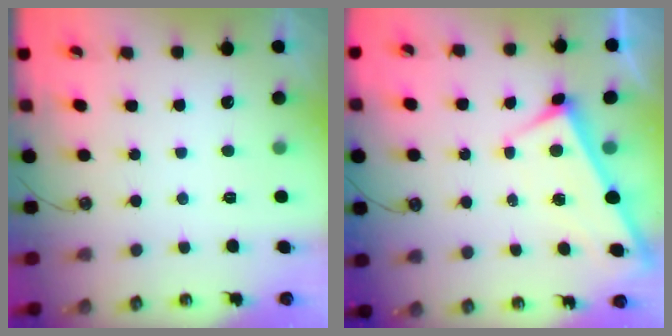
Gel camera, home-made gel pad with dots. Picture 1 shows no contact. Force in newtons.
{"total": 2.8, "press": 2.8, "slide": 0.0}